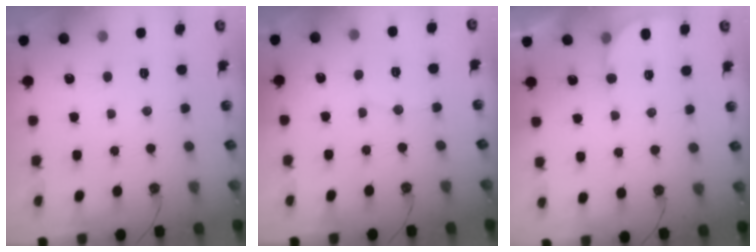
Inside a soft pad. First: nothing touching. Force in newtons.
{"total": 5.3, "press": 5.2, "slide": 1.1}
{"total": 4.3, "press": 4.2, "slide": 0.4}